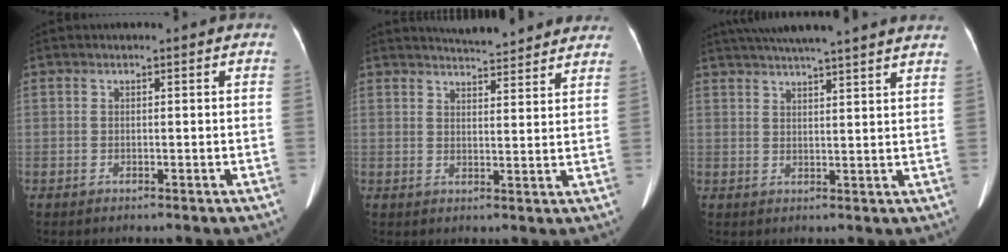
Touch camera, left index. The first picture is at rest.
{"total": 11.4, "force": [10.7, 1.6, 3.7], "torque": [-0.044, 0.006, 0.125]}
{"total": 19.3, "force": [17.0, 0.5, 9.2], "torque": [-0.155, 0.028, 0.224]}